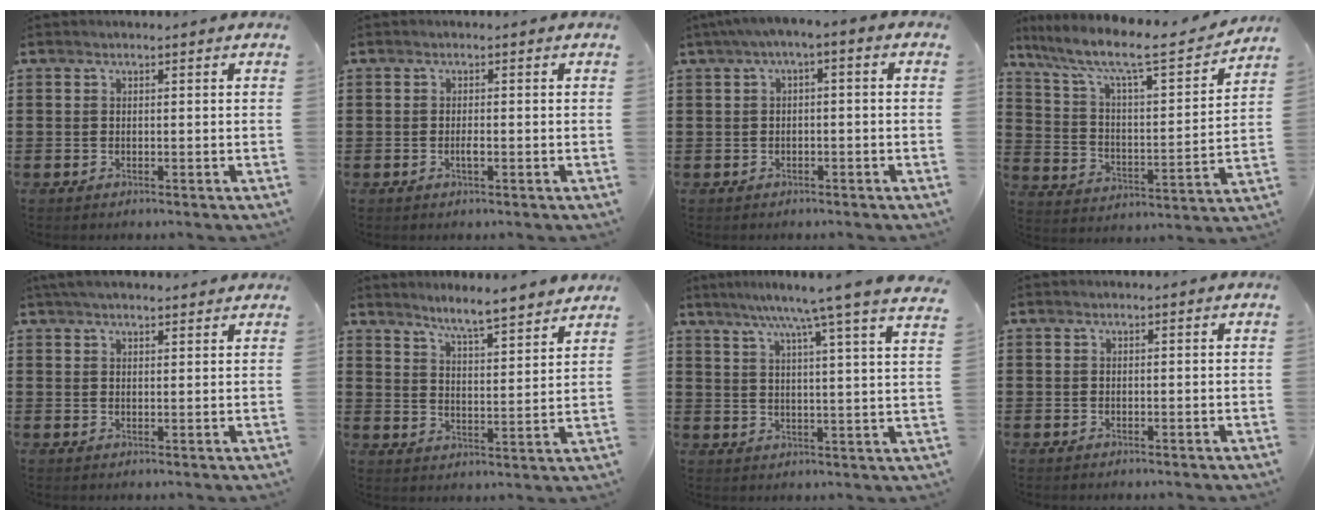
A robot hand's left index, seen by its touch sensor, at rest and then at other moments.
{"total": 1.3, "force": [-0.5, 0.3, 1.2], "torque": [-0.023, -0.001, -0.008]}
{"total": 2.6, "force": [-1.9, 0.4, 1.7], "torque": [-0.035, -0.002, -0.043]}
{"total": 7.8, "force": [6.1, 1.1, 4.6], "torque": [-0.117, -0.044, 0.095]}
{"total": 3.1, "force": [2.8, 0.4, 1.3], "torque": [-0.031, 0.003, 0.054]}
{"total": 5.3, "force": [5.1, -0.6, 1.4], "torque": [-0.049, -0.031, 0.086]}
{"total": 7.8, "force": [6.3, -1.5, 4.3], "torque": [-0.098, -0.036, 0.100]}
{"total": 0.0}